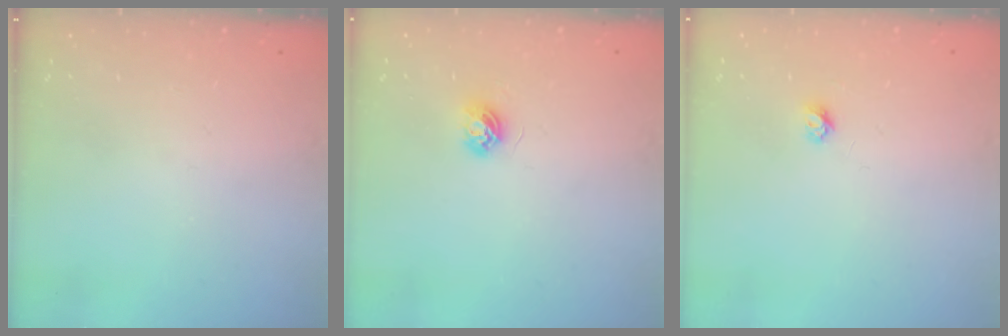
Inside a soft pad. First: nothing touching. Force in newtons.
{"total": 4.2, "press": 4.2, "slide": 0.4}
{"total": 3.4, "press": 3.4, "slide": 0.4}